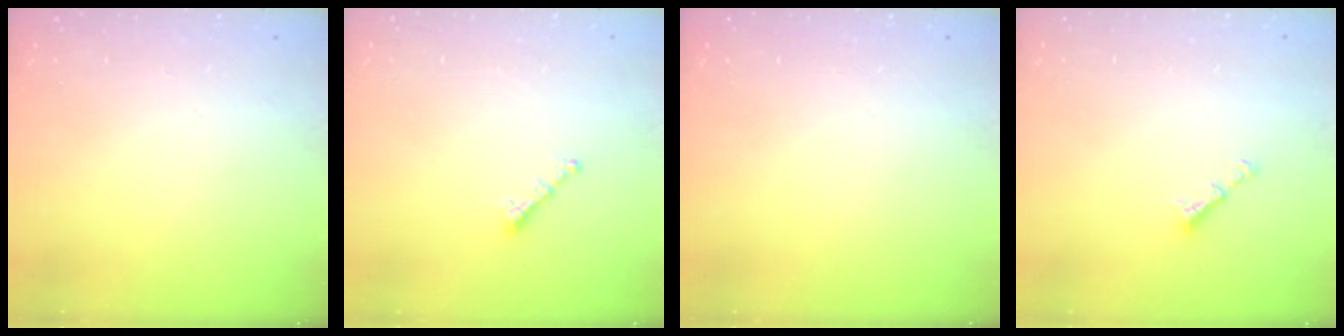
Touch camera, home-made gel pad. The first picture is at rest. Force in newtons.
{"total": 1.6, "press": 1.5, "slide": 0.5}
{"total": 0.0}
{"total": 2.8, "press": 2.7, "slide": 0.5}